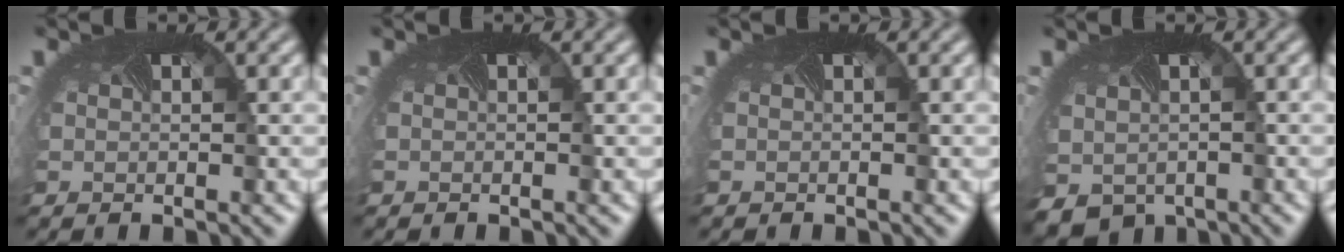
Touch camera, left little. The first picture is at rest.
{"total": 0.0}
{"total": 0.0}
{"total": 5.0, "force": [-2.5, 3.4, 2.6], "torque": [-0.056, -0.029, -0.032]}